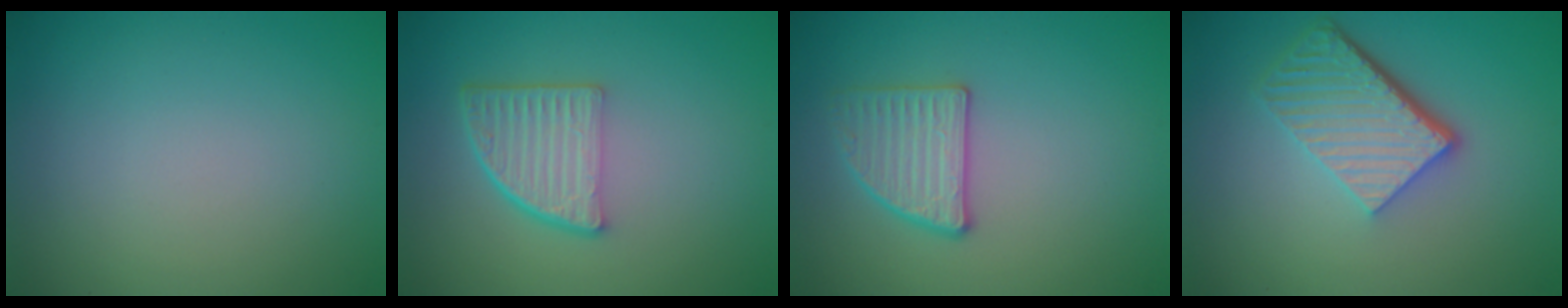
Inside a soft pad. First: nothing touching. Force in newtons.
{"total": 4.8, "press": 3.3, "slide": 3.5}
{"total": 2.8, "press": 2.8, "slide": 0.3}
{"total": 5.8, "press": 4.0, "slide": 4.2}